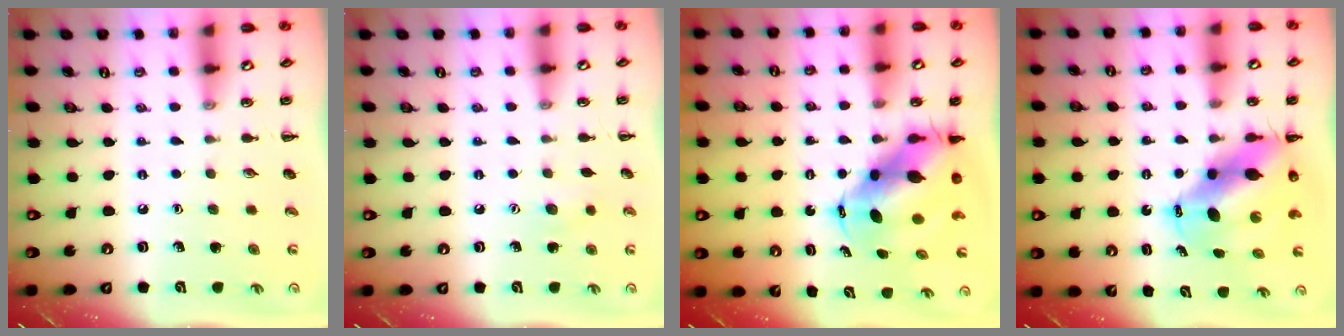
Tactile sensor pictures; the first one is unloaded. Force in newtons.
{"total": 5.4, "press": 5.3, "slide": 0.9}
{"total": 9.0, "press": 8.7, "slide": 2.4}
{"total": 11.0, "press": 10.6, "slide": 3.1}